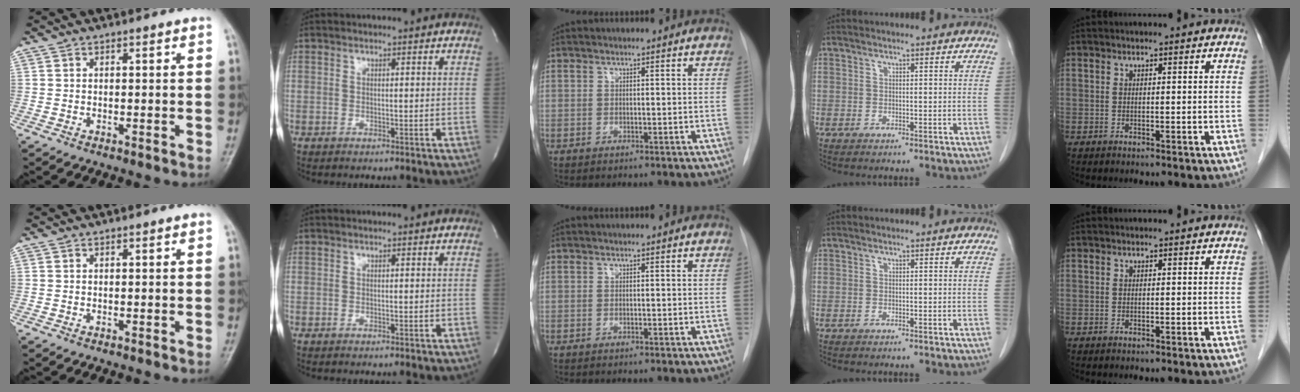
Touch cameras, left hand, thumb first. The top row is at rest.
{}